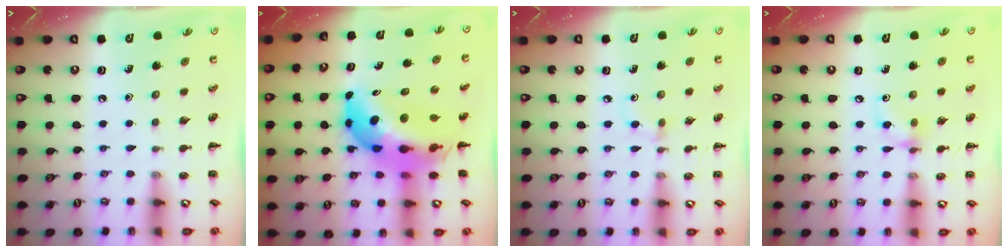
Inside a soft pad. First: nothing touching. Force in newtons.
{"total": 15.9, "press": 15.2, "slide": 4.7}
{"total": 4.4, "press": 4.0, "slide": 1.8}
{"total": 7.0, "press": 6.9, "slide": 1.4}